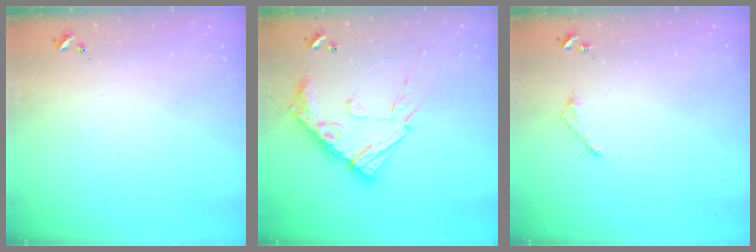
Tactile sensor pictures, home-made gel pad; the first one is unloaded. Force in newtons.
{"total": 17.4, "press": 17.3, "slide": 1.3}
{"total": 3.1, "press": 3.0, "slide": 0.3}